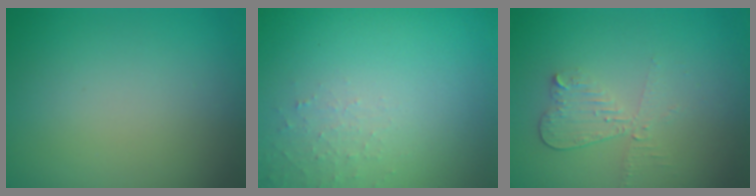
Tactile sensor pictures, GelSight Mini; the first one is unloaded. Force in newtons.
{"total": 1.3, "press": 1.3, "slide": 0.2}
{"total": 2.3, "press": 2.1, "slide": 0.8}